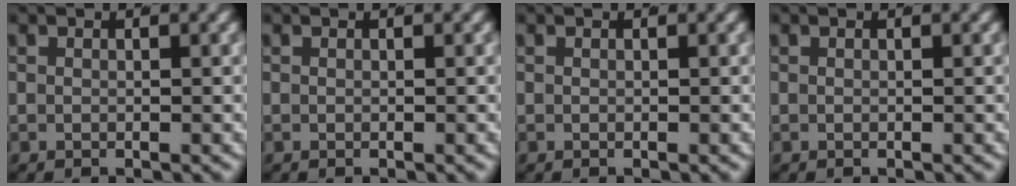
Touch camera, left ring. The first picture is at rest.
{"total": 0.0}
{"total": 0.0}
{"total": 0.0}